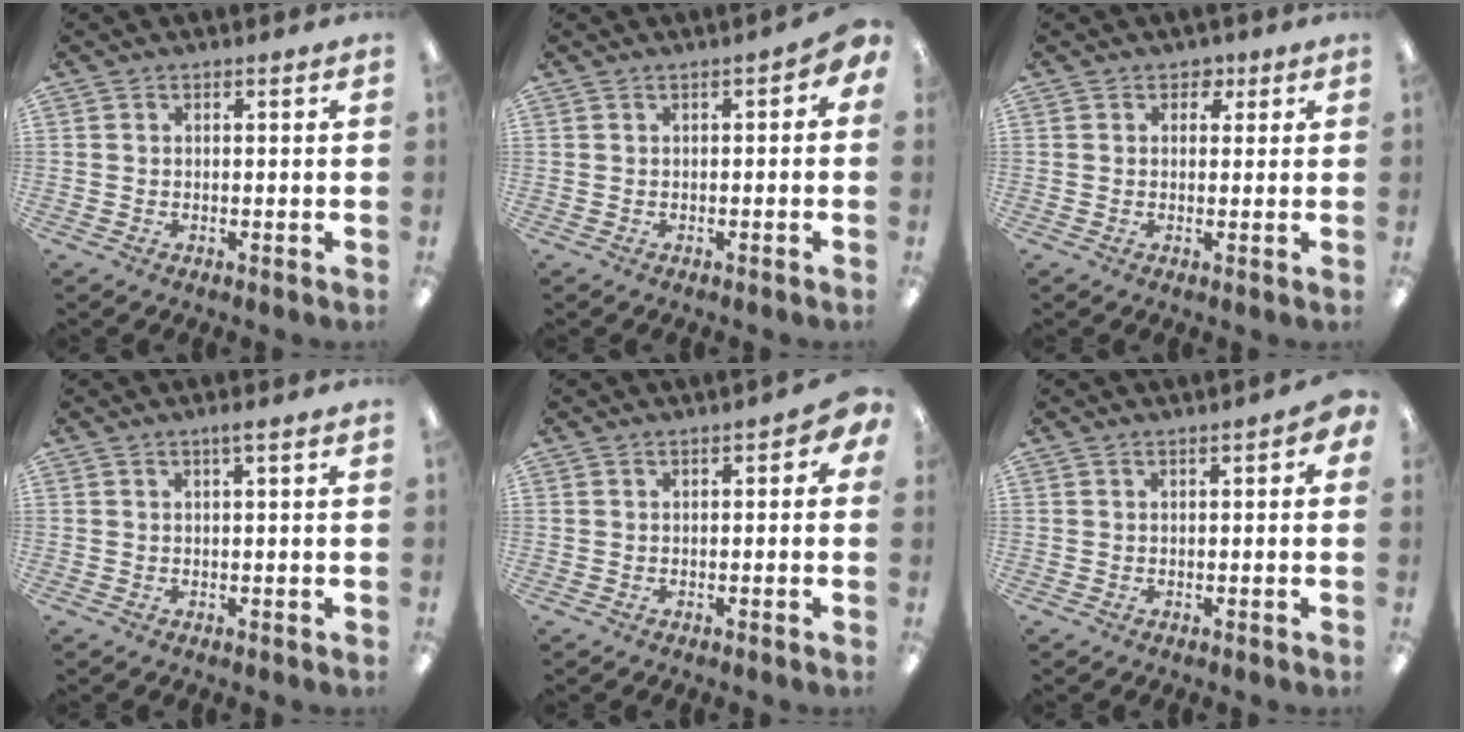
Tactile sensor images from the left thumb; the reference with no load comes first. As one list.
[{"total": 1.8, "force": [-0.5, 1.0, 1.3], "torque": [-0.025, 0.007, -0.011]}, {"total": 2.5, "force": [1.2, 2.1, 0.7], "torque": [0.008, -0.003, 0.018]}, {"total": 1.5, "force": [0.6, 0.1, 1.4], "torque": [-0.028, 0.002, 0.010]}, {"total": 2.1, "force": [-0.5, 1.3, 1.5], "torque": [-0.020, 0.005, -0.011]}, {"total": 1.3, "force": [-0.2, 0.7, 1.1], "torque": [-0.021, 0.004, -0.003]}]